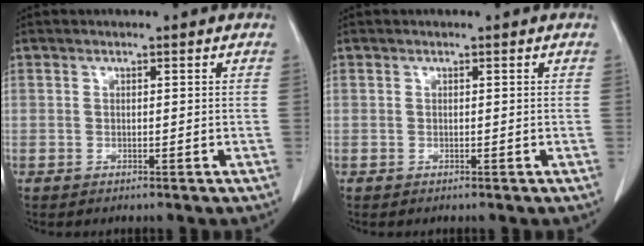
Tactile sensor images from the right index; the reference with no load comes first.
{"total": 0.0}